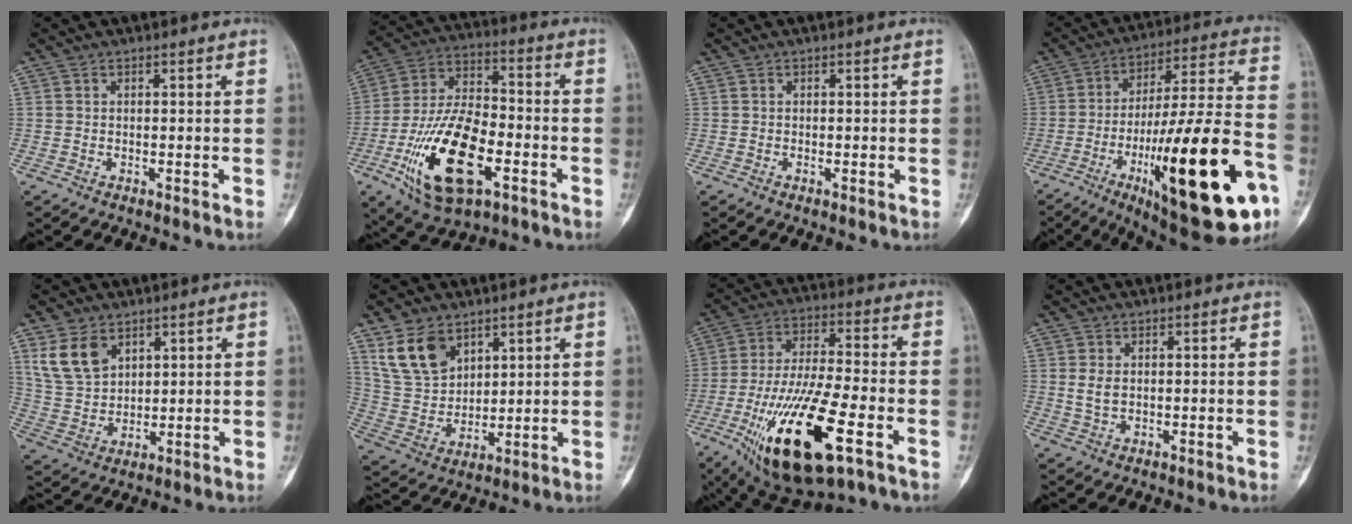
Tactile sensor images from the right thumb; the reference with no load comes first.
{"total": 20.9, "force": [-7.6, 9.8, 16.9], "torque": [-0.312, 0.027, -0.129]}
{"total": 0.0}
{"total": 32.1, "force": [-12.7, 8.1, 28.3], "torque": [-0.408, 0.048, -0.183]}
{"total": 9.2, "force": [5.0, 6.0, 4.9], "torque": [-0.084, -0.018, 0.112]}
{"total": 11.5, "force": [6.7, 7.4, 5.7], "torque": [-0.093, -0.027, 0.148]}
{"total": 23.1, "force": [-9.7, 7.2, 19.7], "torque": [-0.411, 0.013, -0.161]}
{"total": 2.6, "force": [0.4, 1.7, 2.0], "torque": [-0.035, -0.002, 0.011]}